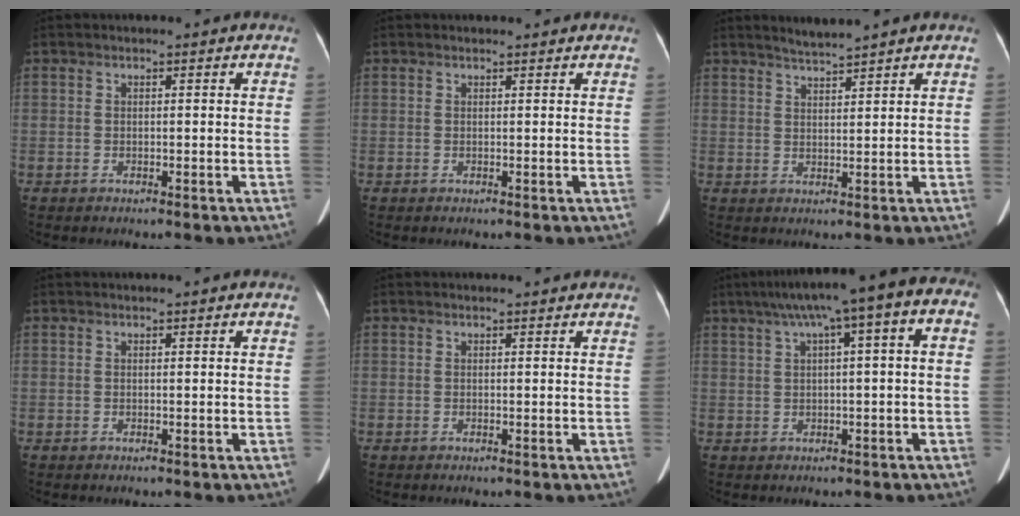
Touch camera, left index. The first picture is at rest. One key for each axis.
{"total": 1.3, "fx": 1.2, "fy": 0.2, "fz": 0.3, "tx": -0.009, "ty": 0.009, "tz": 0.017}
{"total": 3.0, "fx": 2.8, "fy": -0.7, "fz": 0.9, "tx": -0.020, "ty": 0.001, "tz": 0.055}
{"total": 0.6, "fx": 0.6, "fy": -0.1, "fz": 0.1, "tx": -0.008, "ty": 0.011, "tz": 0.016}
{"total": 2.4, "fx": 2.3, "fy": 0.3, "fz": 0.5, "tx": -0.010, "ty": 0.013, "tz": 0.026}
{"total": 12.3, "fx": 4.3, "fy": 1.6, "fz": 11.4, "tx": -0.166, "ty": 0.052, "tz": 0.053}